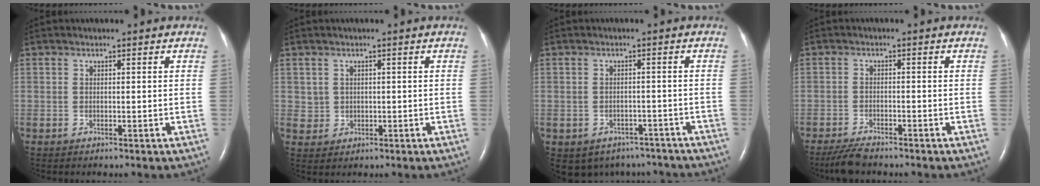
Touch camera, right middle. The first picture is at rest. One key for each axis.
{"total": 2.3, "fx": 0.5, "fy": 2.2, "fz": 0.3, "tx": -0.003, "ty": 0.001, "tz": 0.016}
{"total": 8.6, "fx": -6.7, "fy": 5.2, "fz": 1.4, "tx": -0.020, "ty": 0.014, "tz": -0.071}
{"total": 4.0, "fx": -3.5, "fy": 0.7, "fz": 1.9, "tx": -0.042, "ty": -0.013, "tz": -0.063}